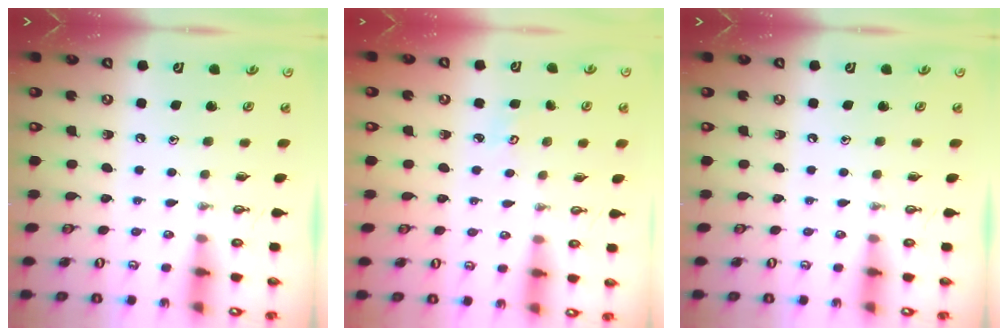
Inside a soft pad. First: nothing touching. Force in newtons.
{"total": 2.8, "press": 2.8, "slide": 0.3}
{"total": 0.0}